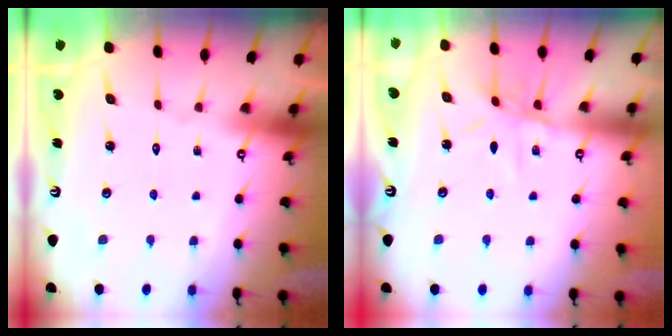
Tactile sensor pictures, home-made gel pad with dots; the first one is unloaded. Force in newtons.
{"total": 7.5, "press": 7.5, "slide": 0.4}